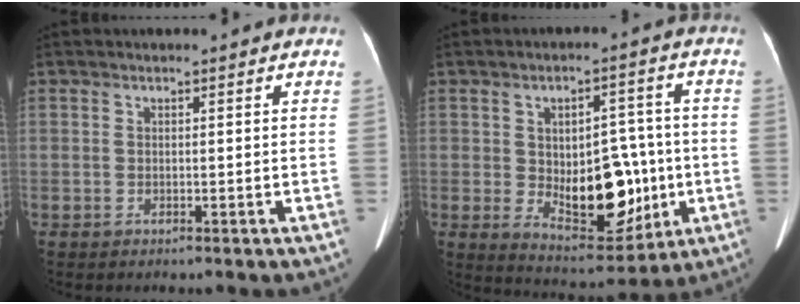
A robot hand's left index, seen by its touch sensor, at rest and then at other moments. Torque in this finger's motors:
{"motor_torque": [0.48, -0.09, 0.27, 0.05]}